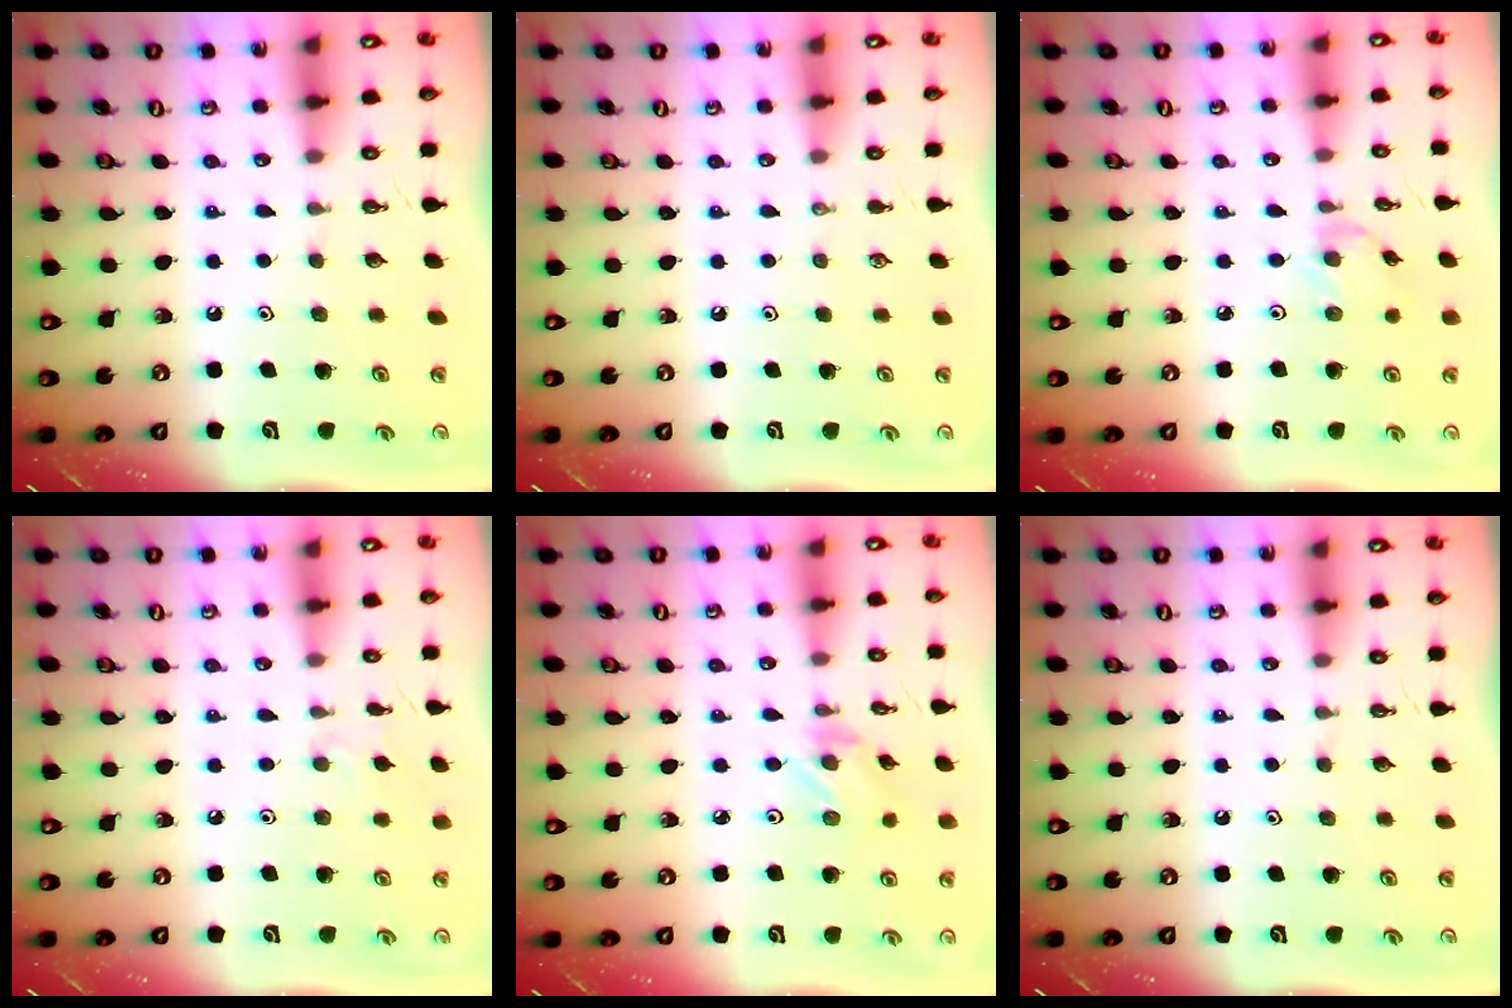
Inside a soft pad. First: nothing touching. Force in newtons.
{"total": 0.0}
{"total": 2.0, "press": 2.0, "slide": 0.3}
{"total": 2.6, "press": 2.6, "slide": 0.5}
{"total": 2.1, "press": 2.1, "slide": 0.3}
{"total": 0.0}